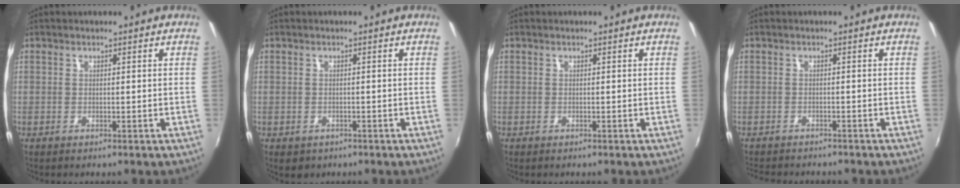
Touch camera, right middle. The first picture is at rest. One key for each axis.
{"total": 2.1, "fx": -0.9, "fy": 1.7, "fz": 0.8, "tx": -0.019, "ty": -0.004, "tz": -0.008}
{"total": 0.0}
{"total": 5.4, "fx": -4.9, "fy": 1.3, "fz": 1.7, "tx": -0.047, "ty": -0.015, "tz": -0.076}